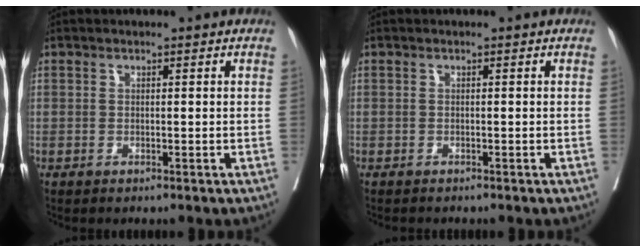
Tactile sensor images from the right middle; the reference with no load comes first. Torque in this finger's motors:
{"motor_torque": [0.06, -0.13, -0.01, 0.01]}